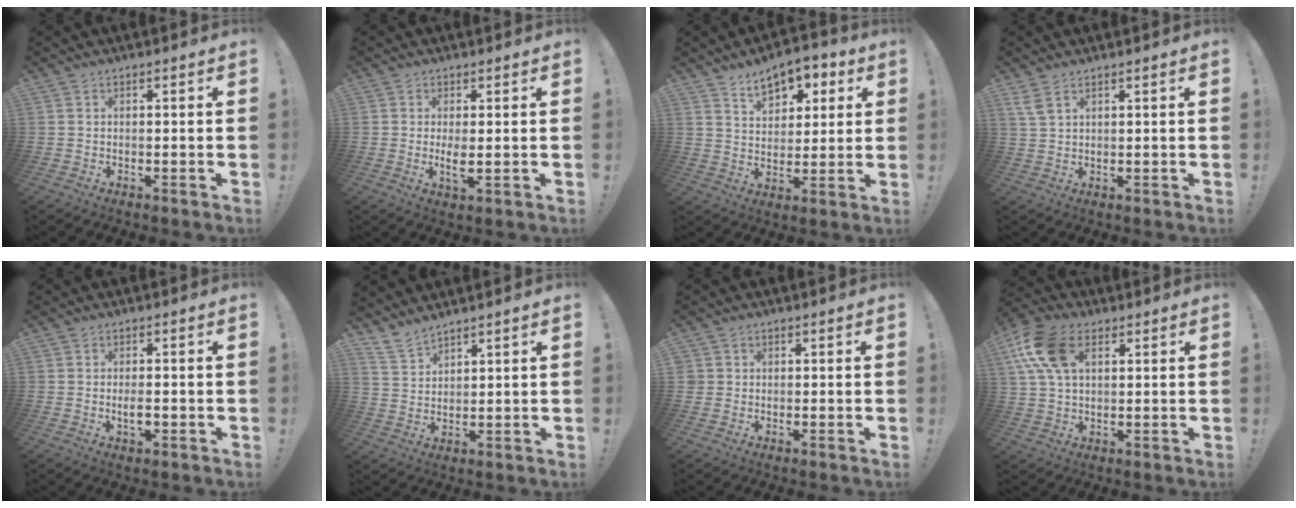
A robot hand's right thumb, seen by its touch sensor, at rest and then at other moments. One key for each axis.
{"total": 3.9, "fx": 0.3, "fy": 1.0, "fz": 3.8, "tx": -0.054, "ty": -0.015, "tz": 0.002}
{"total": 9.7, "fx": 6.2, "fy": 5.9, "fz": 4.5, "tx": -0.062, "ty": -0.038, "tz": 0.115}
{"total": 3.8, "fx": 2.4, "fy": 1.3, "fz": 2.6, "tx": -0.050, "ty": -0.009, "tz": 0.045}
{"total": 3.0, "fx": -0.8, "fy": 1.2, "fz": 2.7, "tx": -0.032, "ty": -0.001, "tz": -0.015}
{"total": 6.1, "fx": 5.4, "fy": 2.2, "fz": 1.7, "tx": -0.040, "ty": -0.032, "tz": 0.106}
{"total": 1.9, "fx": 0.5, "fy": 1.8, "fz": 0.2, "tx": -0.001, "ty": -0.002, "tz": 0.010}
{"total": 14.6, "fx": 5.5, "fy": 9.0, "fz": 10.1, "tx": -0.198, "ty": -0.005, "tz": 0.107}